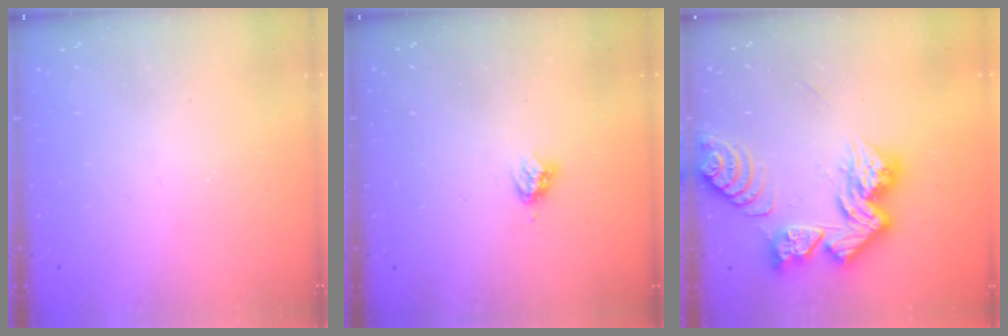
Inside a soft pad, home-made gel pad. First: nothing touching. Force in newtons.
{"total": 3.3, "press": 3.3, "slide": 0.4}
{"total": 16.4, "press": 16.4, "slide": 1.5}